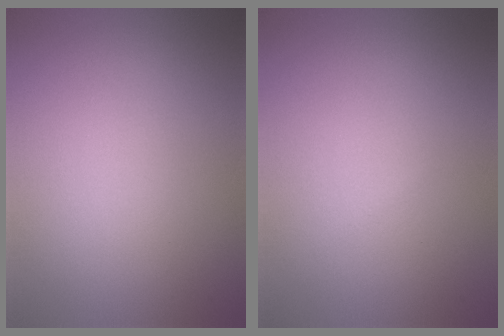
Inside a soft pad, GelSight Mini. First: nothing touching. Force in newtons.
{"total": 0.0}